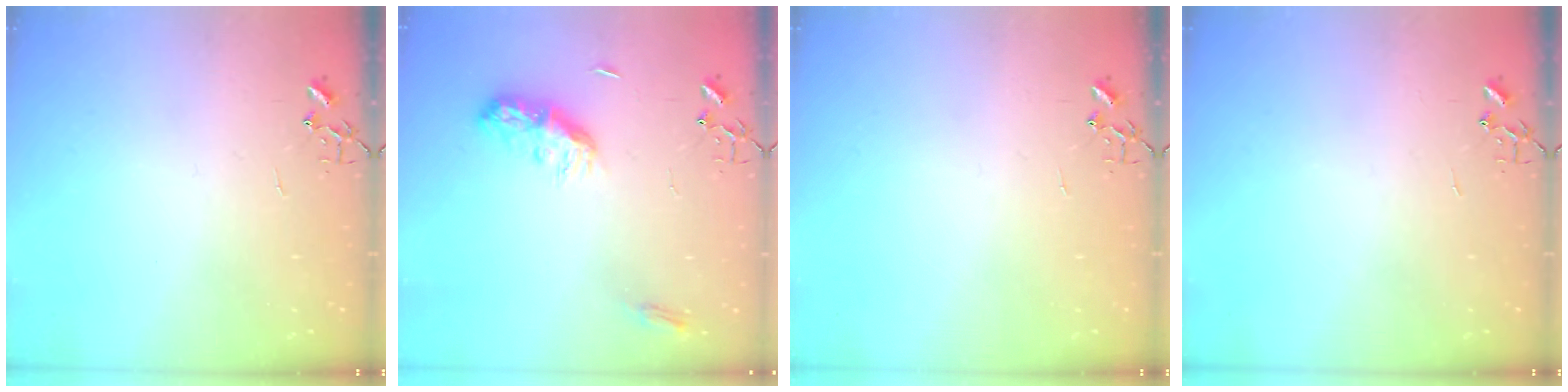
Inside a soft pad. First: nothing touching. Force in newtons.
{"total": 9.9, "press": 9.9, "slide": 0.1}
{"total": 0.0}
{"total": 0.0}